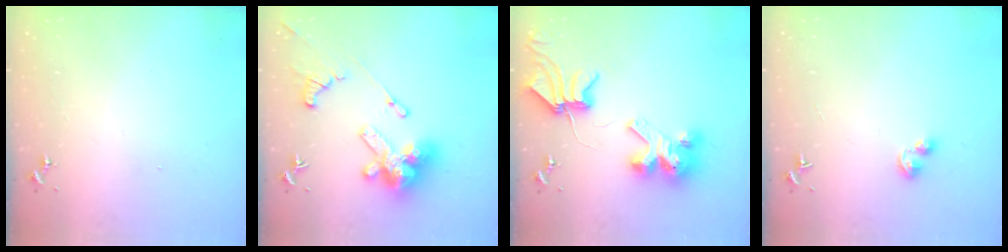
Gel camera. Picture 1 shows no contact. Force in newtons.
{"total": 19.4, "press": 19.3, "slide": 1.9}
{"total": 11.2, "press": 11.1, "slide": 1.4}
{"total": 4.5, "press": 4.3, "slide": 1.1}